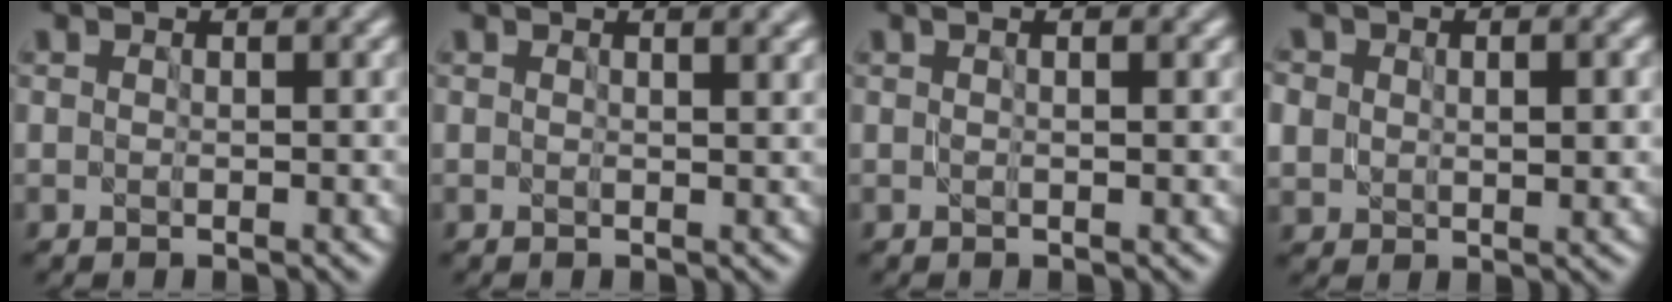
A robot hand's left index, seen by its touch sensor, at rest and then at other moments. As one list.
[{"total": 1.7, "force": [1.3, 0.5, 1.0], "torque": [-0.007, 0.002, 0.013]}, {"total": 1.5, "force": [0.7, 0.5, 1.2], "torque": [-0.010, -0.009, 0.001]}, {"total": 4.3, "force": [0.7, 3.1, 2.8], "torque": [-0.047, -0.001, 0.014]}]